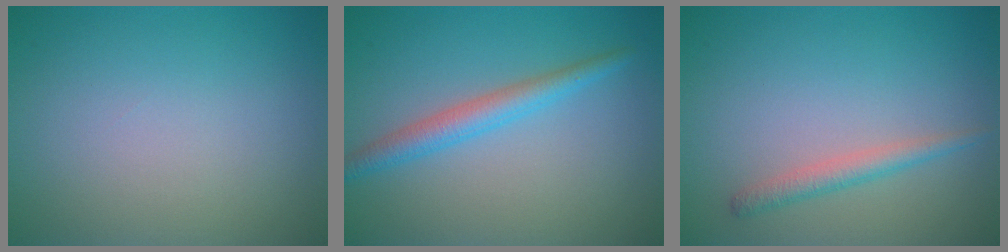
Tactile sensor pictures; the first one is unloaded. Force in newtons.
{"total": 2.7, "press": 2.7, "slide": 0.1}
{"total": 1.8, "press": 1.8, "slide": 0.1}